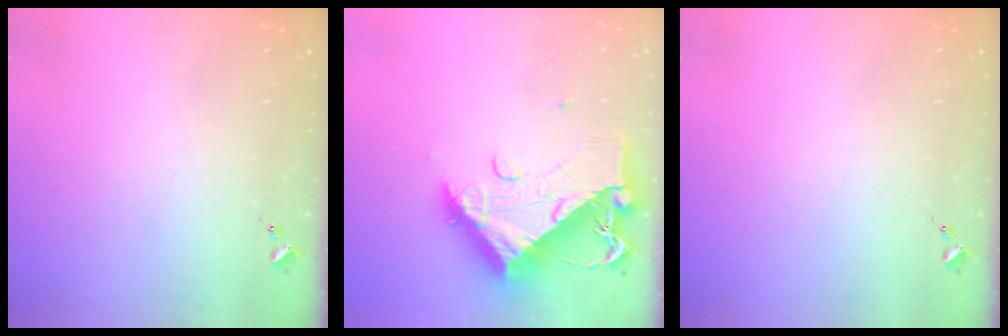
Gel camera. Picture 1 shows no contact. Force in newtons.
{"total": 14.6, "press": 14.5, "slide": 1.5}
{"total": 0.0}